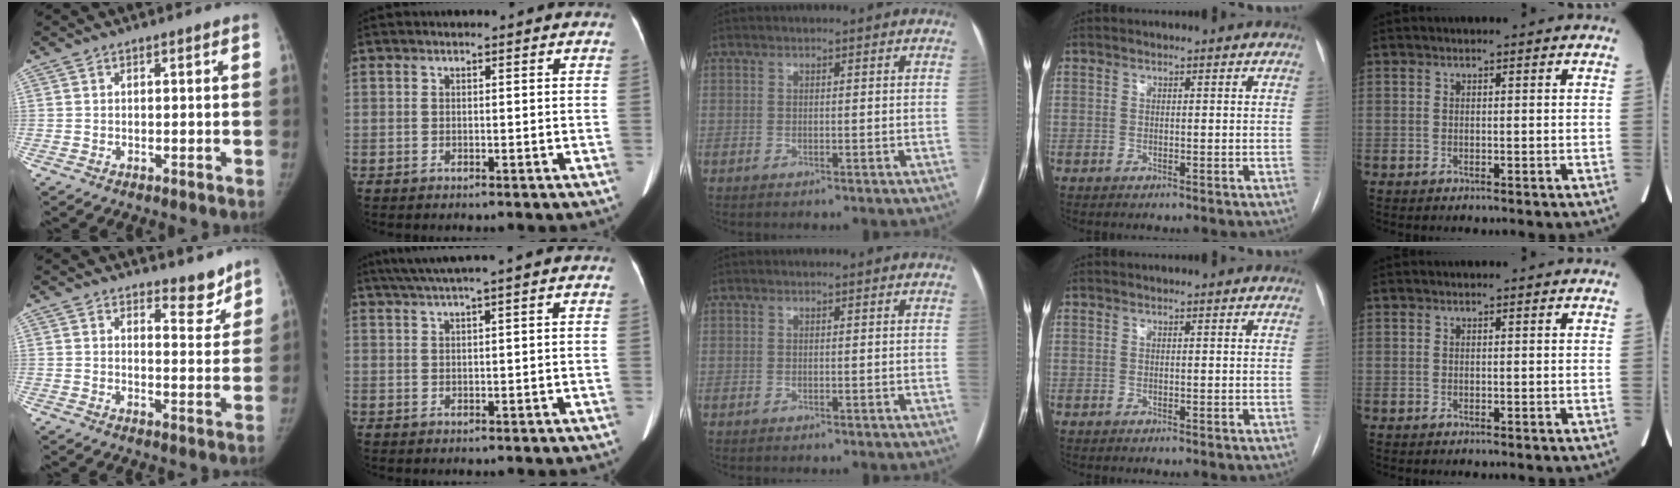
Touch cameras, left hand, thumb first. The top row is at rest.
{"thumb": {"total": 5.1, "force": [4.4, 1.9, 1.6], "torque": [0.005, -0.039, 0.064]}, "index": {"total": 4.2, "force": [2.8, -1.1, 2.9], "torque": [-0.060, 0.016, 0.056]}}